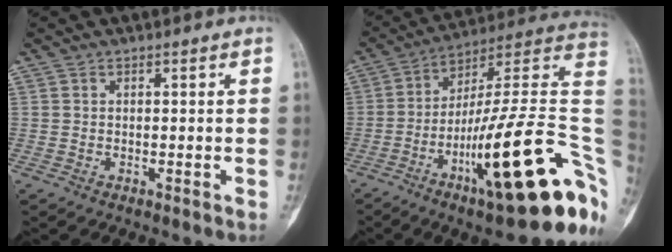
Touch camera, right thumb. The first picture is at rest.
{"total": 31.1, "force": [-9.9, 7.3, 28.5], "torque": [-0.336, 0.066, -0.150]}